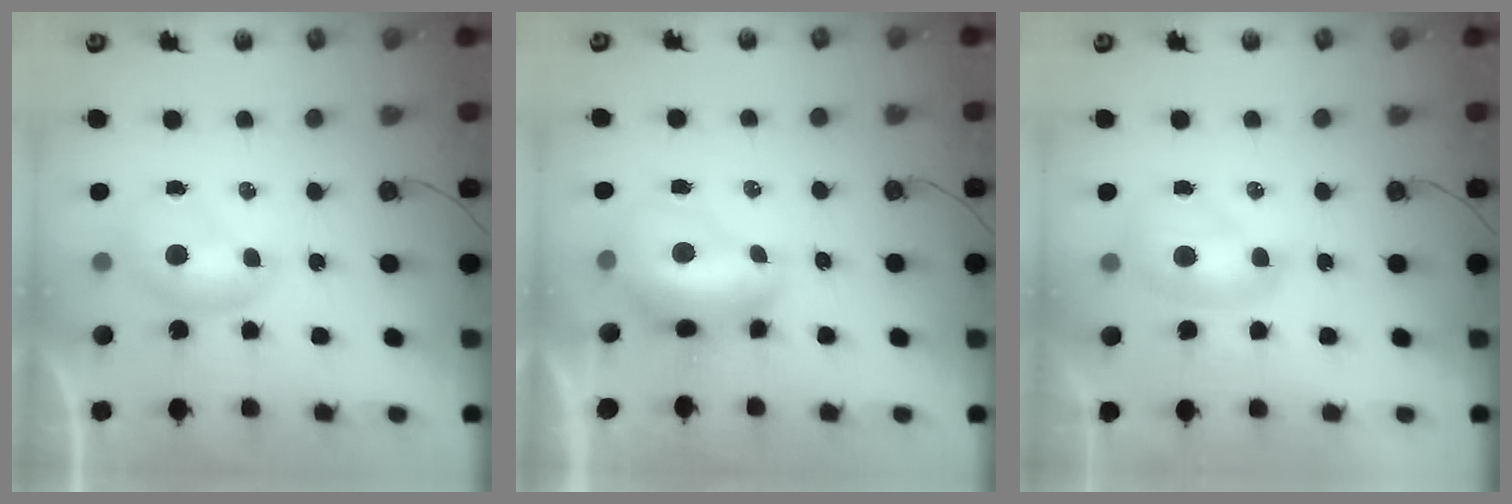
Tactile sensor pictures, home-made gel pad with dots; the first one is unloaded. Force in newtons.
{"total": 2.8, "press": 2.7, "slide": 0.8}
{"total": 1.8, "press": 1.8, "slide": 0.3}